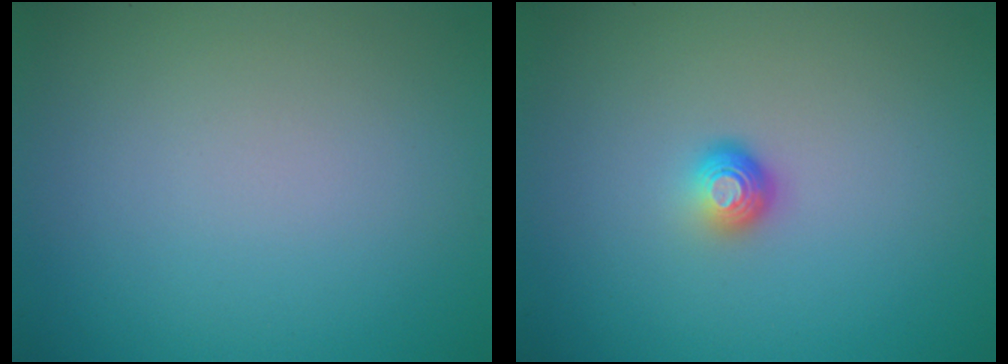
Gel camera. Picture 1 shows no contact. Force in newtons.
{"total": 1.7, "press": 1.1, "slide": 1.3}